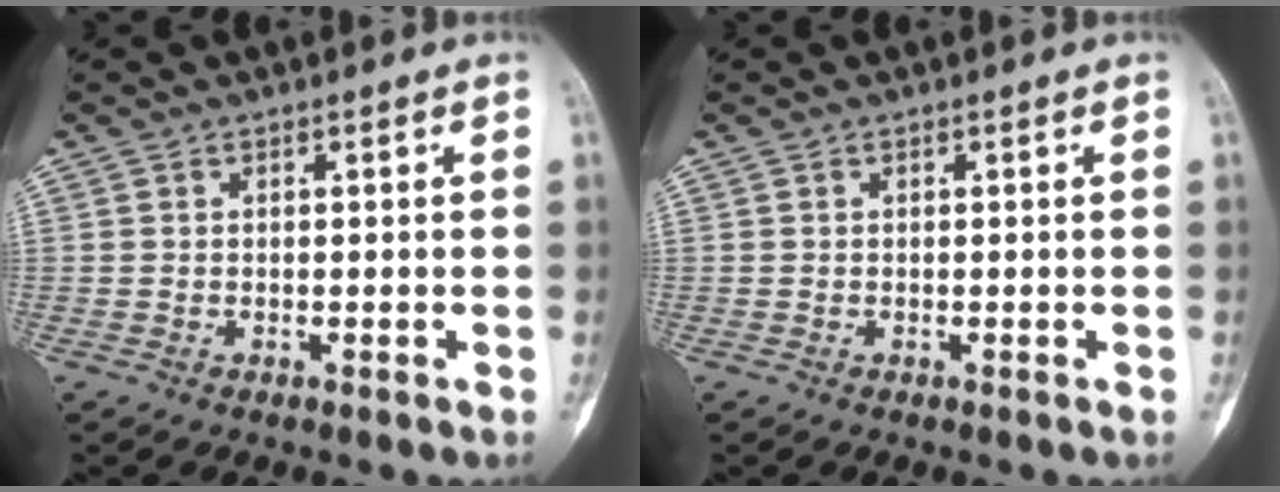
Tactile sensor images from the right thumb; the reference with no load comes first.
{"total": 0.0}